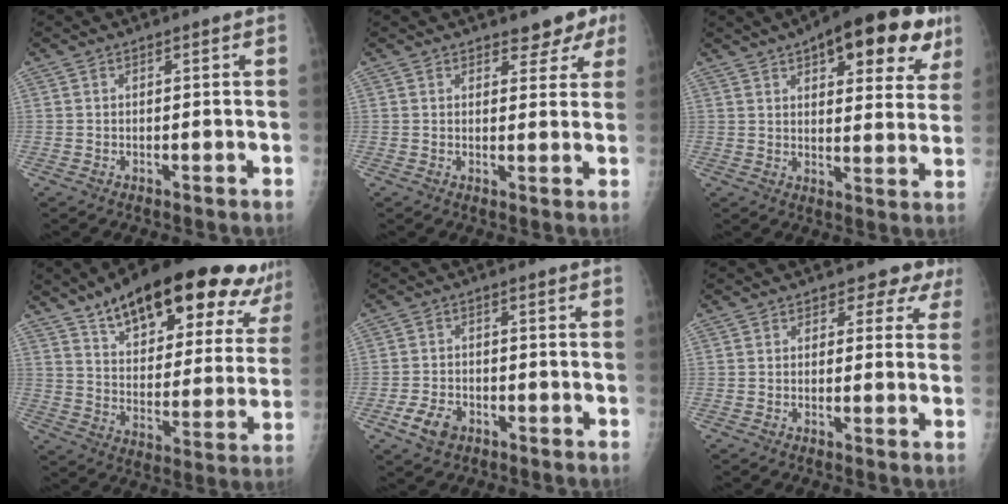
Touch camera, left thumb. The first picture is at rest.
{"total": 4.2, "force": [3.0, 2.4, 1.6], "torque": [0.014, -0.017, 0.032]}
{"total": 20.4, "force": [10.5, 8.3, 15.4], "torque": [-0.169, -0.010, 0.138]}
{"total": 28.1, "force": [19.2, 10.1, 17.9], "torque": [-0.234, -0.050, 0.277]}
{"total": 5.2, "force": [-2.9, 3.4, 2.5], "torque": [-0.044, 0.012, -0.050]}
{"total": 3.8, "force": [2.2, 3.0, 0.7], "torque": [0.026, -0.009, 0.010]}